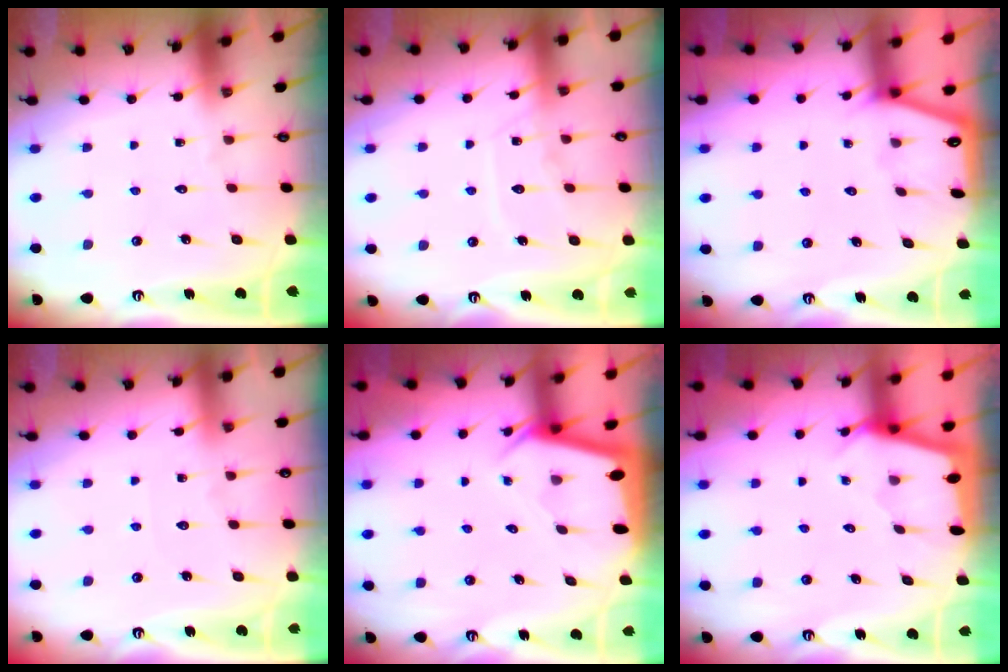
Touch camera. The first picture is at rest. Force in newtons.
{"total": 10.5, "press": 10.5, "slide": 1.0}
{"total": 1.3, "press": 1.2, "slide": 0.2}
{"total": 2.6, "press": 2.6, "slide": 0.4}
{"total": 2.4, "press": 2.4, "slide": 0.1}
{"total": 2.2, "press": 2.2, "slide": 0.3}